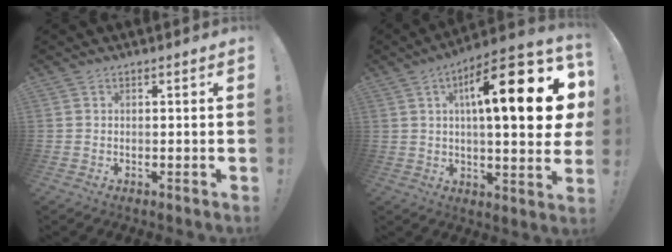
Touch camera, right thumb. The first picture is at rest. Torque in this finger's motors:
{"motor_torque": [1.11, 3.22, 1.48, 1.29, 0.26]}